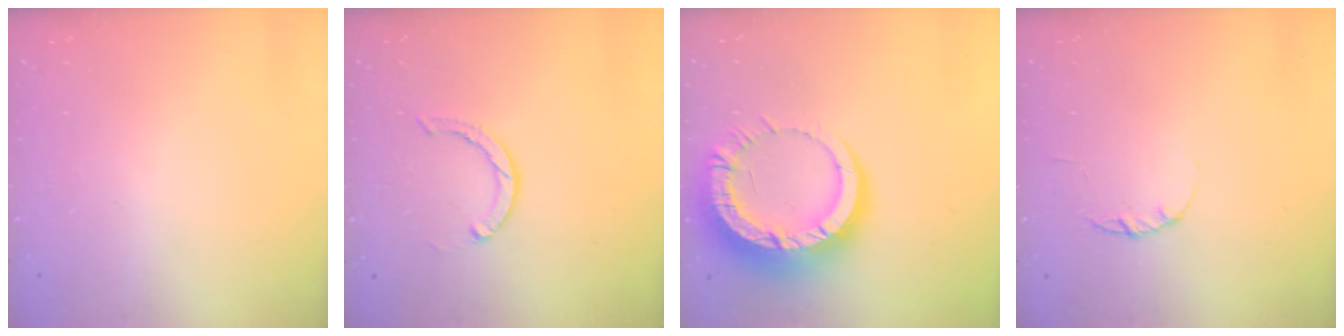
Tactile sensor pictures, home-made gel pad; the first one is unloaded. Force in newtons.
{"total": 3.5, "press": 3.4, "slide": 0.5}
{"total": 16.8, "press": 16.7, "slide": 1.7}
{"total": 2.2, "press": 2.2, "slide": 0.4}